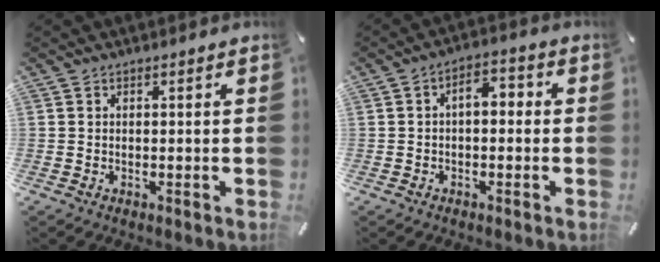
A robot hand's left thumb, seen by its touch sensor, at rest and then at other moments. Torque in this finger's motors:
{"motor_torque": [0.73, 1.18, 0.30, -0.28, 0.15]}